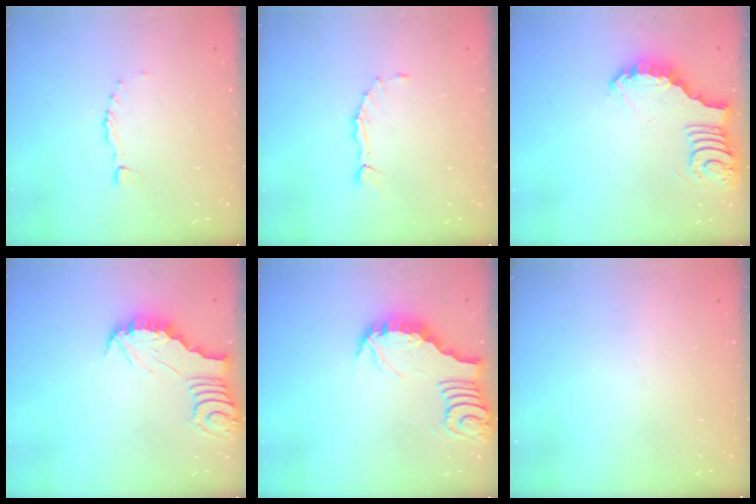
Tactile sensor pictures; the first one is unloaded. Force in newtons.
{"total": 1.6, "press": 1.6, "slide": 0.3}
{"total": 3.8, "press": 3.8, "slide": 0.3}
{"total": 2.6, "press": 2.6, "slide": 0.2}
{"total": 3.4, "press": 3.4, "slide": 0.2}
{"total": 0.0}